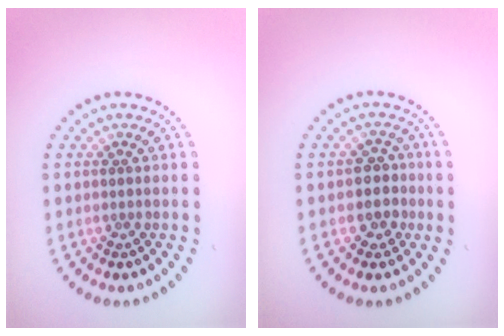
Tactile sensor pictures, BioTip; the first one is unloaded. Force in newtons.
{"total": 2.4, "press": 2.2, "slide": 1.1}